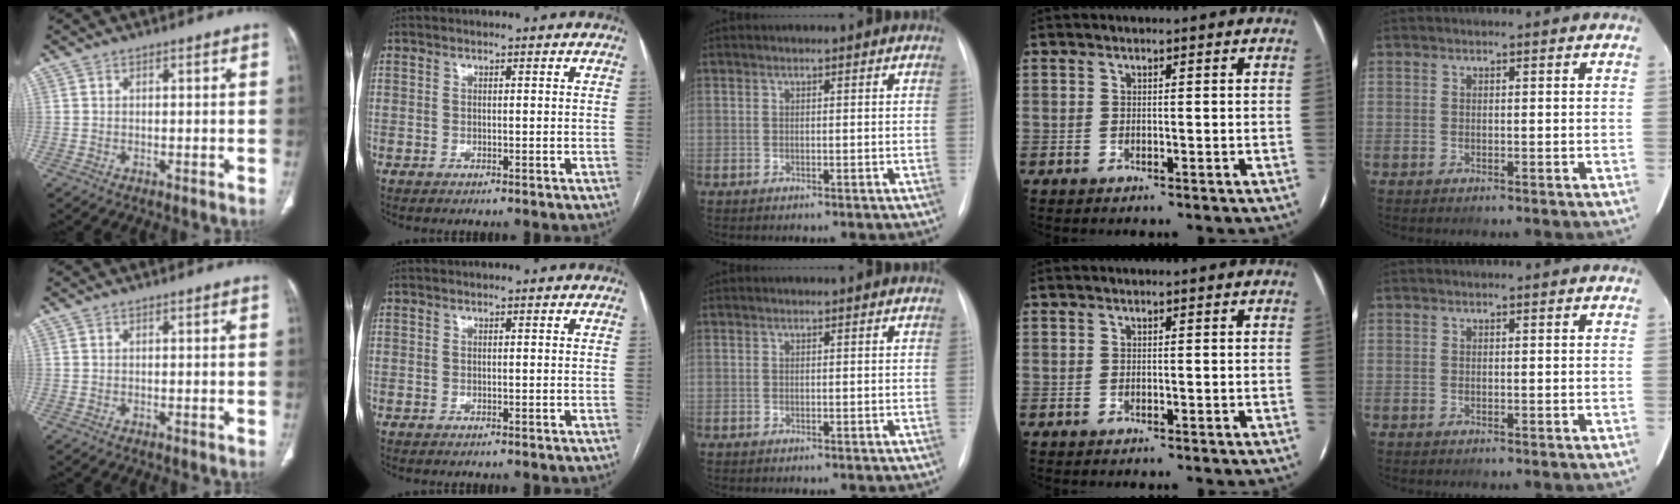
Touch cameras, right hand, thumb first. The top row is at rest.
{}